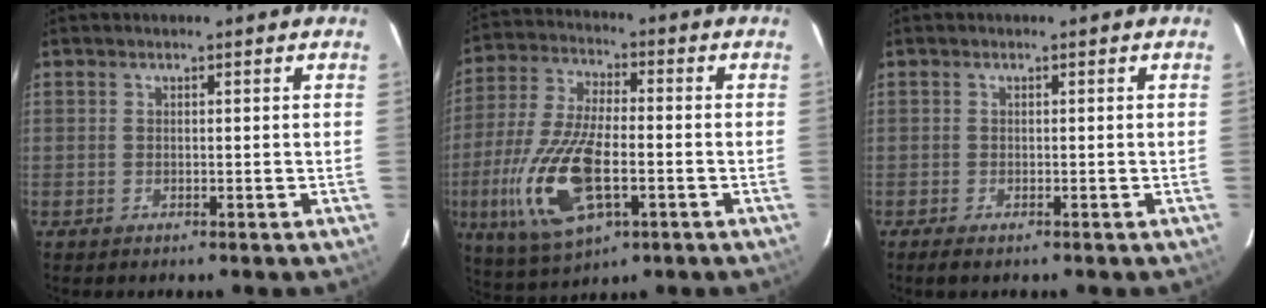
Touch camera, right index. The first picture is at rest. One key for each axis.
{"total": 18.1, "fx": -5.0, "fy": 7.8, "fz": 15.5, "tx": -0.339, "ty": -0.018, "tz": -0.090}
{"total": 1.8, "fx": -1.3, "fy": 0.5, "fz": 1.1, "tx": -0.023, "ty": -0.007, "tz": -0.023}